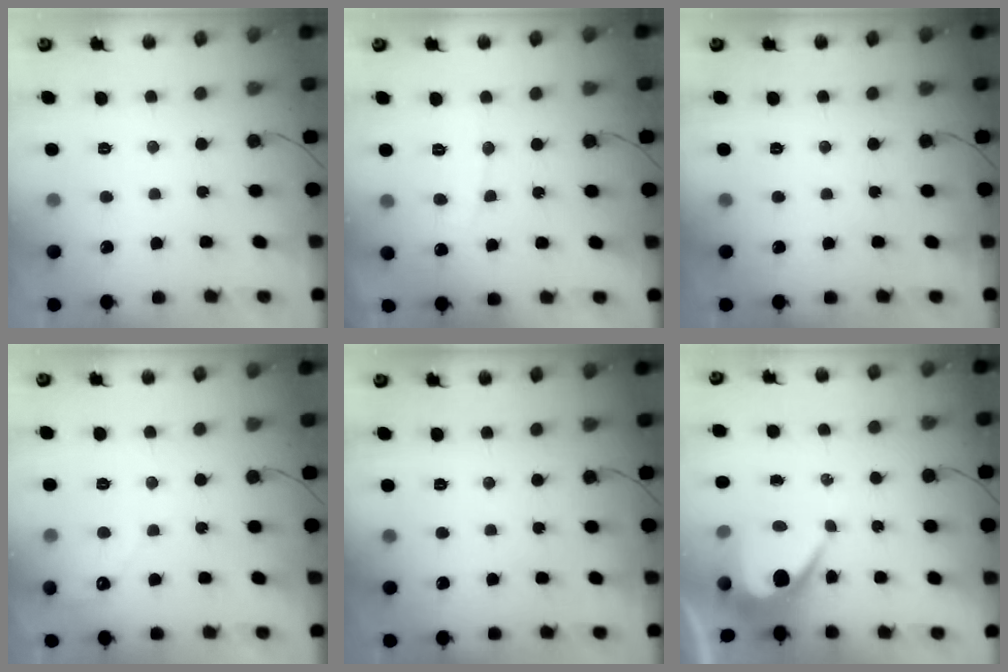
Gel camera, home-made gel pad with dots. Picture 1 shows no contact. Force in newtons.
{"total": 4.9, "press": 4.9, "slide": 0.4}
{"total": 0.0}
{"total": 2.6, "press": 2.6, "slide": 0.2}
{"total": 0.0}
{"total": 6.6, "press": 6.6, "slide": 0.5}